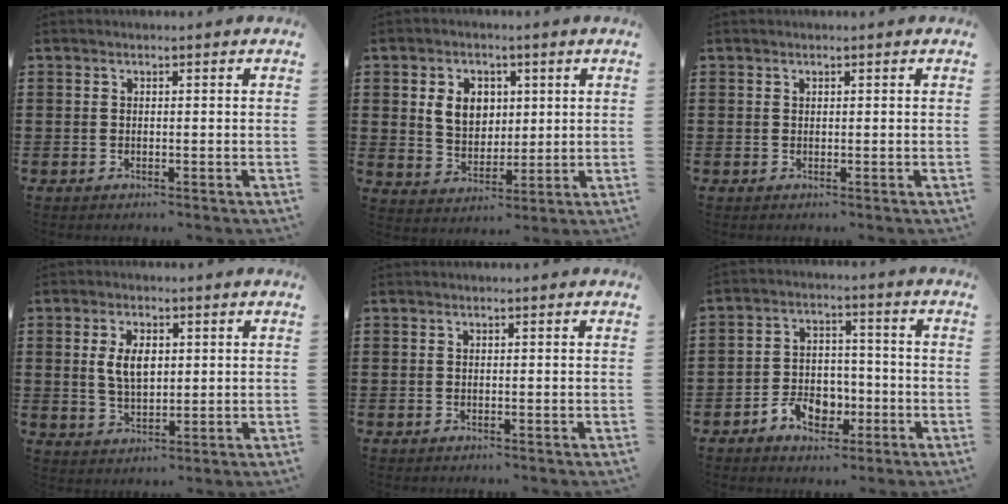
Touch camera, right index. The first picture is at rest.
{"total": 6.3, "force": [1.5, 5.0, 3.6], "torque": [-0.081, 0.012, 0.024]}
{"total": 0.0}
{"total": 5.2, "force": [0.9, 2.9, 4.3], "torque": [-0.082, 0.007, 0.012]}
{"total": 0.0}
{"total": 6.4, "force": [-2.9, 4.6, 3.3], "torque": [-0.055, 0.013, -0.053]}